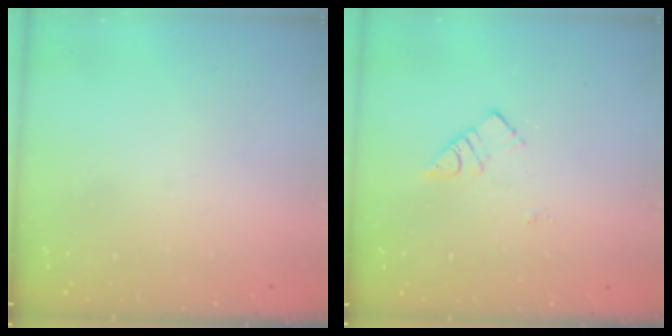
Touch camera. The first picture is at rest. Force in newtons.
{"total": 5.8, "press": 5.8, "slide": 0.6}